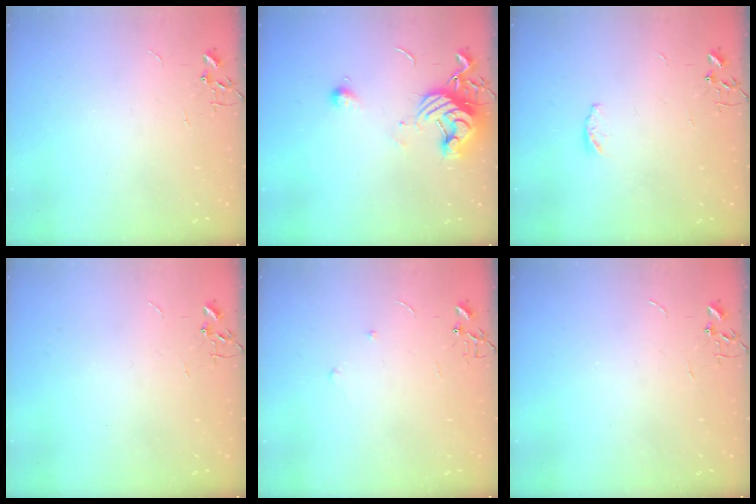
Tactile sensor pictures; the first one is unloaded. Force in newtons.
{"total": 12.6, "press": 12.5, "slide": 0.9}
{"total": 4.0, "press": 4.0, "slide": 0.6}
{"total": 0.0}
{"total": 5.6, "press": 5.6, "slide": 0.6}
{"total": 0.0}